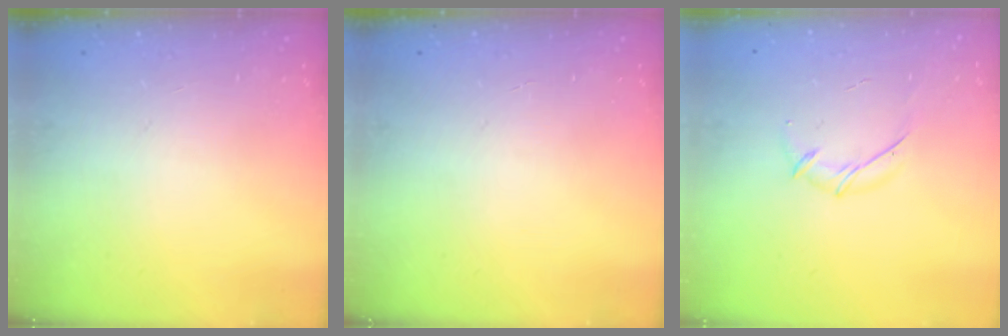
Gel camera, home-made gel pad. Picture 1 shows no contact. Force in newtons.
{"total": 0.0}
{"total": 6.1, "press": 6.0, "slide": 1.1}